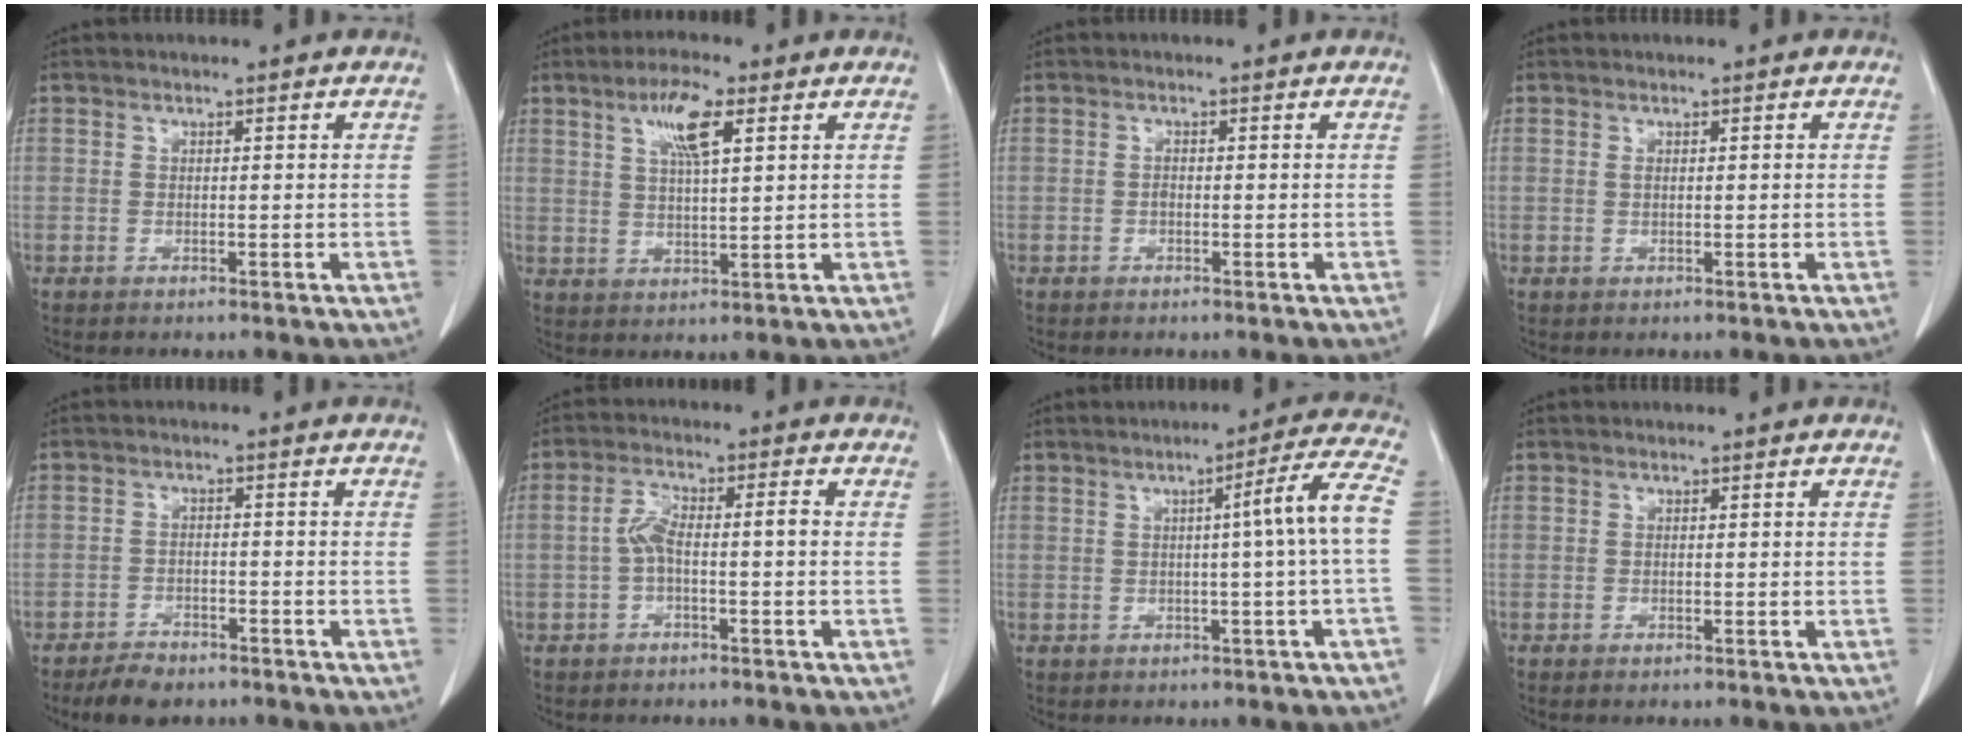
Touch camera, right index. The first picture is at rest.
{"total": 7.1, "force": [3.2, 1.6, 6.1], "torque": [-0.116, 0.006, 0.060]}
{"total": 1.0, "force": [-0.3, 0.6, 0.8], "torque": [-0.017, 0.003, -0.006]}
{"total": 0.8, "force": [0.2, 0.4, 0.7], "torque": [-0.019, 0.004, 0.004]}
{"total": 6.0, "force": [-4.8, 2.6, 2.4], "torque": [-0.044, -0.004, -0.079]}
{"total": 5.3, "force": [-0.7, 1.6, 5.0], "torque": [-0.105, 0.028, -0.013]}
{"total": 8.5, "force": [0.0, -1.3, 8.4], "torque": [-0.113, 0.013, 0.001]}
{"total": 0.8, "force": [-0.5, 0.4, 0.6], "torque": [-0.017, -0.003, -0.005]}